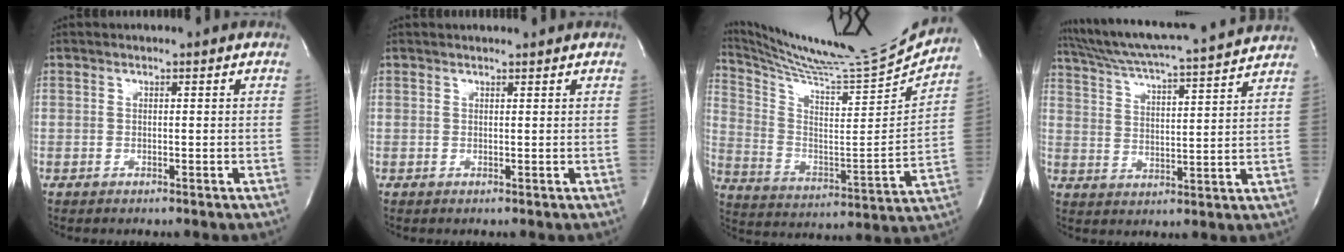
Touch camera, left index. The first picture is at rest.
{"total": 2.4, "force": [2.3, 0.2, 0.5], "torque": [-0.012, 0.009, 0.030]}
{"total": 23.1, "force": [21.6, -0.4, 8.1], "torque": [-0.160, -0.086, 0.325]}
{"total": 17.7, "force": [16.4, -0.5, 6.8], "torque": [-0.128, -0.005, 0.240]}